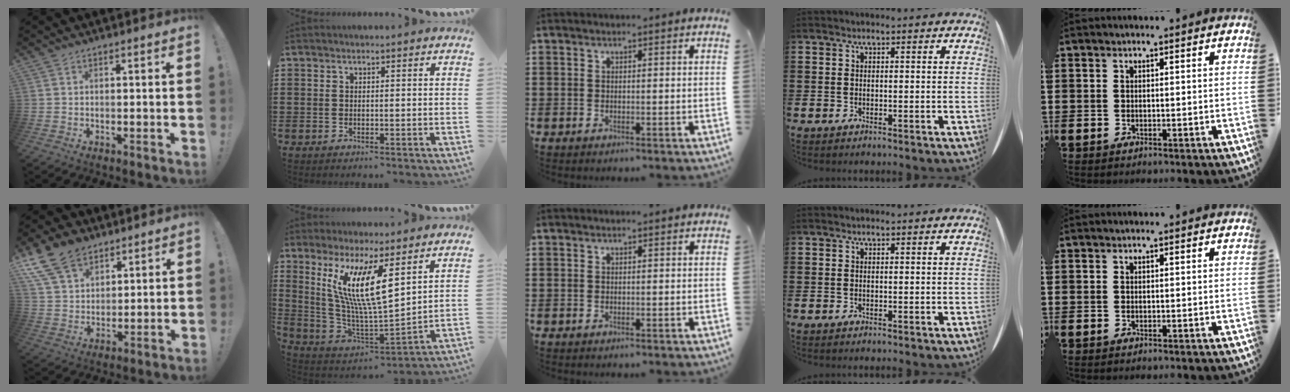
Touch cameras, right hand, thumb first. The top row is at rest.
{"thumb": {"total": 14.2, "force": [9.4, 8.9, 5.9], "torque": [-0.107, -0.051, 0.180]}, "index": {"total": 12.0, "force": [5.3, 1.8, 10.6], "torque": [-0.226, -0.030, 0.092]}}